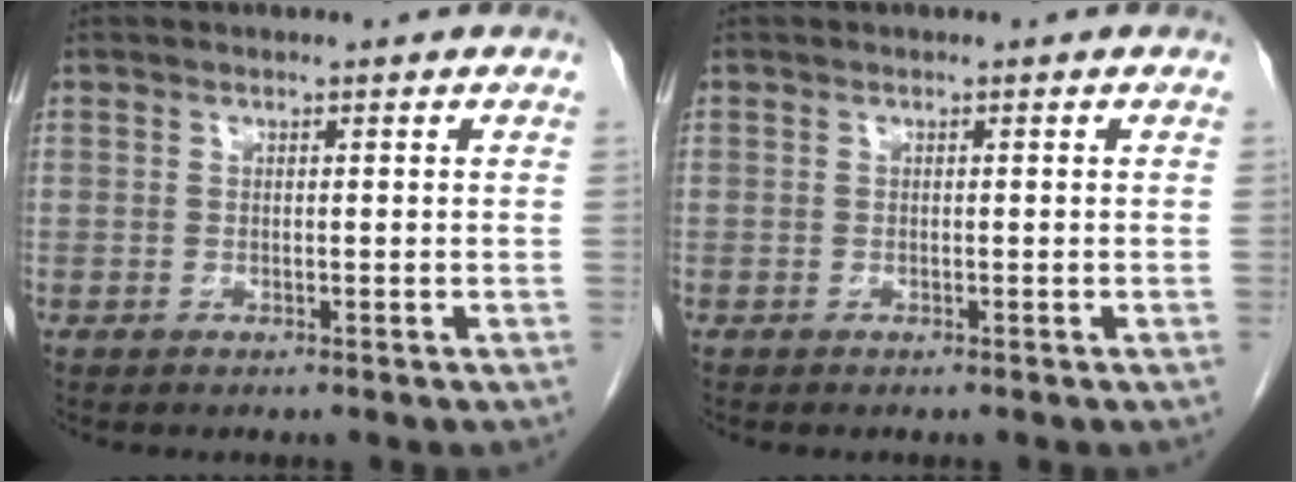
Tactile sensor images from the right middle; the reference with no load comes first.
{"total": 0.0}